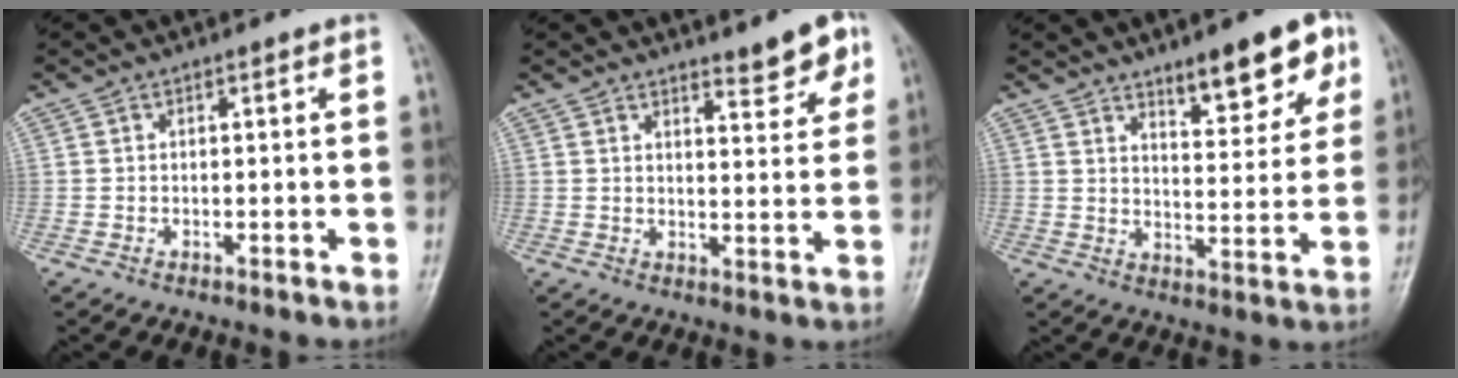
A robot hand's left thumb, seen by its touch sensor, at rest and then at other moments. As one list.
[{"total": 5.8, "force": [4.2, 1.8, 3.6], "torque": [-0.026, -0.029, 0.054]}, {"total": 11.9, "force": [7.2, 4.2, 8.4], "torque": [-0.083, -0.037, 0.104]}]